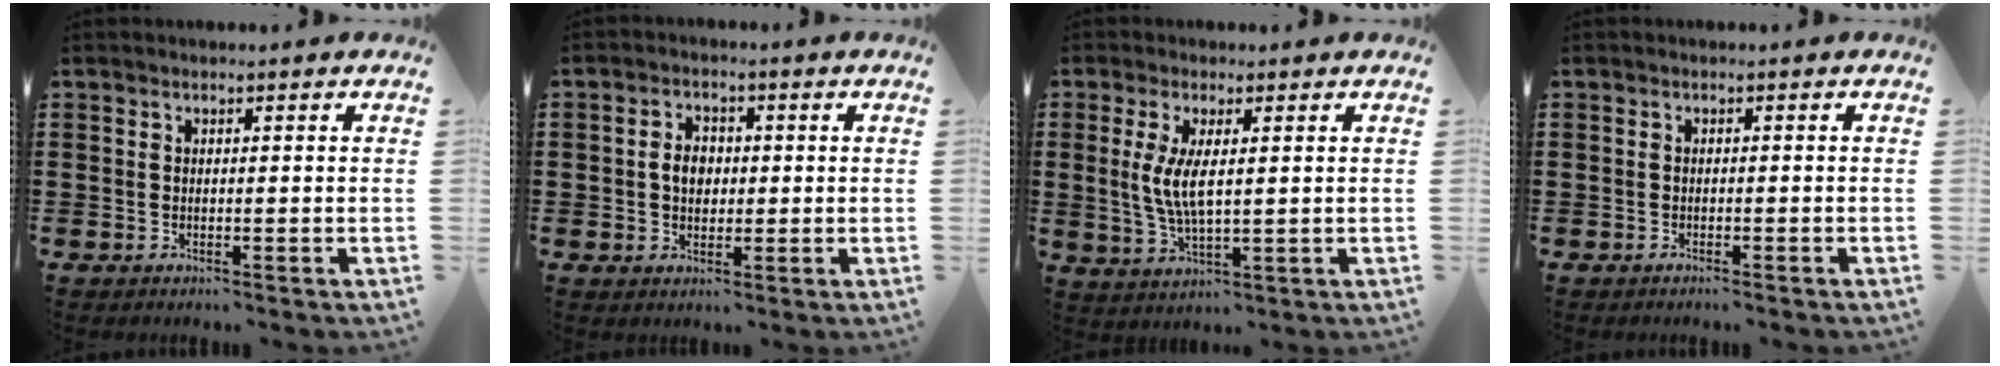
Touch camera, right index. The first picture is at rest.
{"total": 3.4, "force": [0.0, 2.5, 2.3], "torque": [-0.050, 0.009, -0.002]}
{"total": 5.5, "force": [0.7, 1.8, 5.2], "torque": [-0.108, 0.002, 0.010]}
{"total": 0.6, "force": [-0.6, 0.0, 0.3], "torque": [-0.007, -0.001, -0.011]}